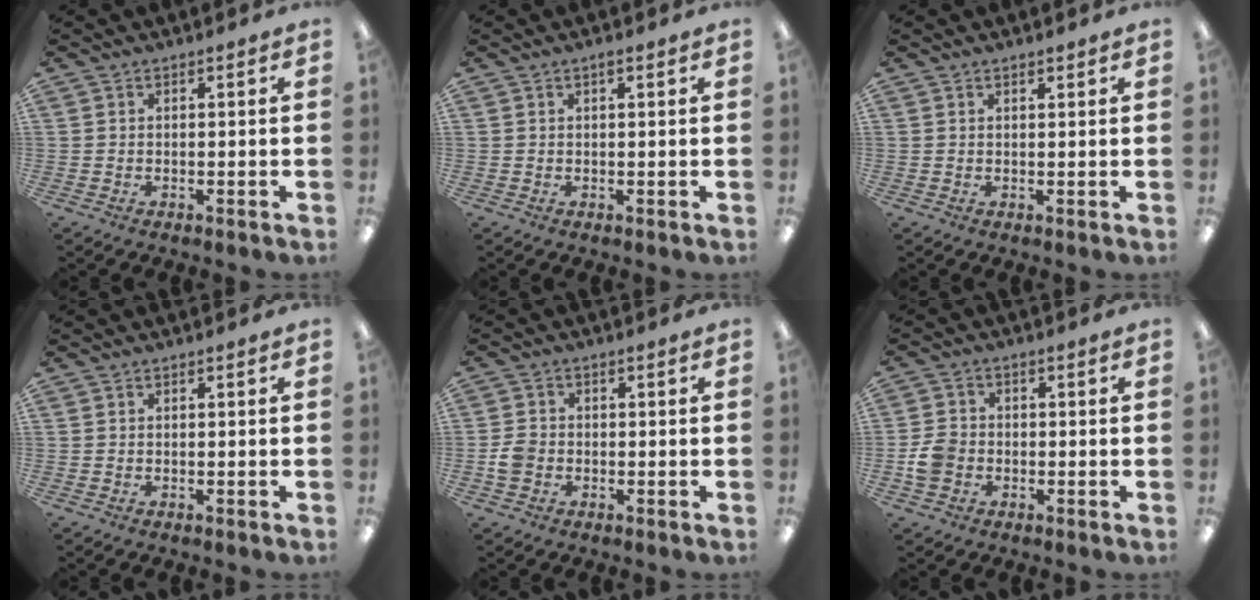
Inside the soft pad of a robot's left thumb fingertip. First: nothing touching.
{"total": 1.1, "force": [0.6, 0.2, 1.0], "torque": [-0.020, 0.002, 0.009]}
{"total": 0.9, "force": [0.8, 0.2, 0.3], "torque": [-0.007, 0.000, 0.014]}
{"total": 0.0}
{"total": 3.5, "force": [-1.0, 2.9, 1.8], "torque": [-0.028, 0.008, -0.017]}
{"total": 5.3, "force": [-1.4, 4.4, 2.7], "torque": [-0.050, 0.012, -0.024]}